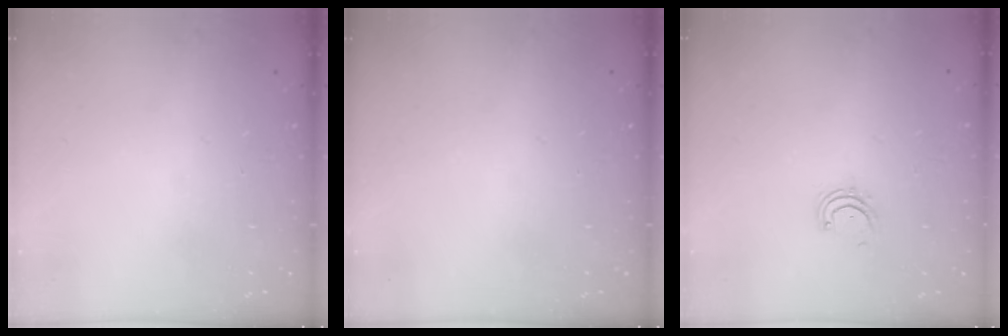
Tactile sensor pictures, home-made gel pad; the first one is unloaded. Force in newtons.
{"total": 0.0}
{"total": 2.6, "press": 2.6, "slide": 0.3}